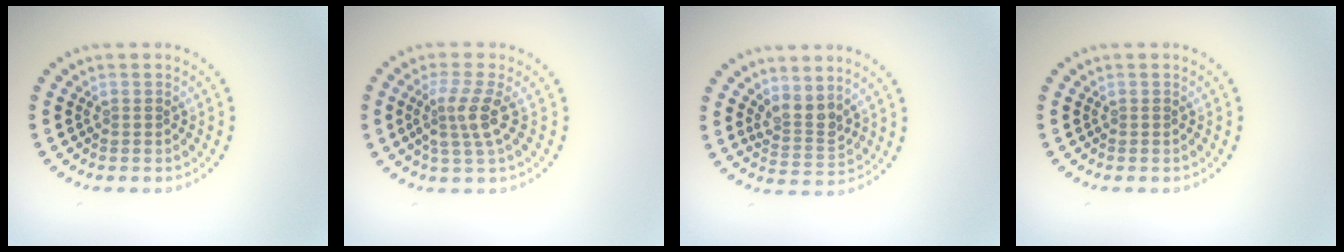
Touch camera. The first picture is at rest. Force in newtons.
{"total": 3.0, "press": 2.4, "slide": 1.8}
{"total": 2.6, "press": 1.9, "slide": 1.7}
{"total": 0.0}